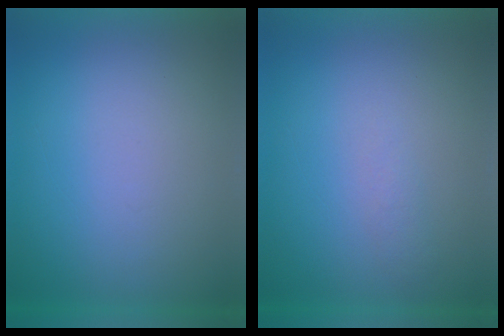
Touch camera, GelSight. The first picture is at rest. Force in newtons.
{"total": 1.2}